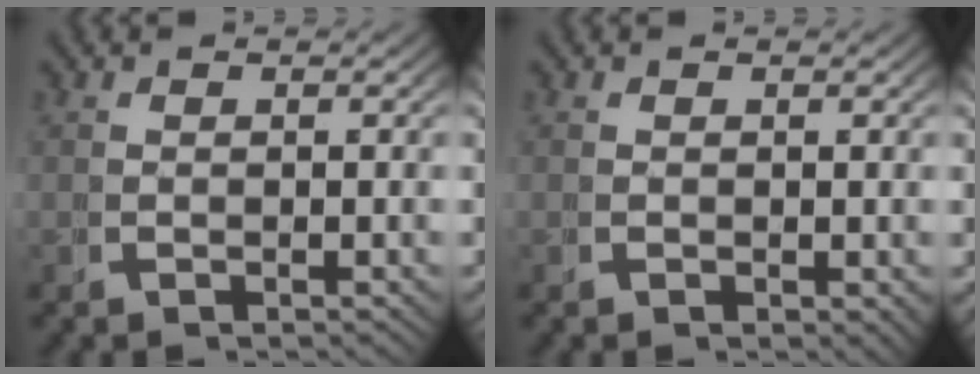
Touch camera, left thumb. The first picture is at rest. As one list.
[{"total": 0.6, "force": [0.1, 0.4, 0.5], "torque": [-0.007, -0.006, 0.005]}]